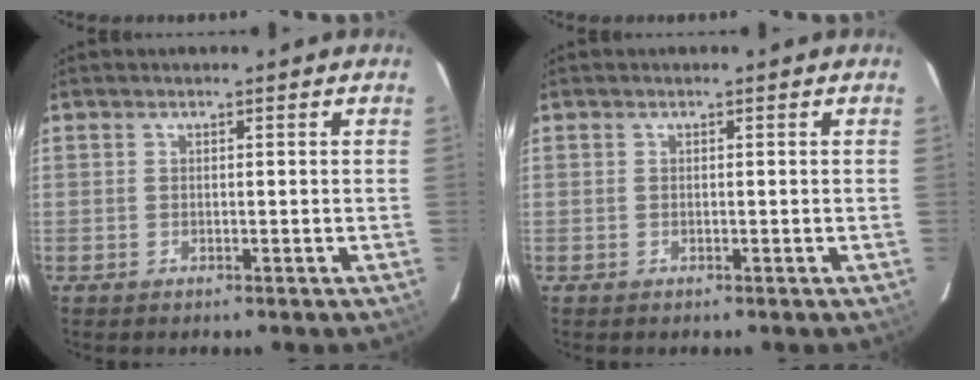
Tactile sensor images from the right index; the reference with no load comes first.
{"total": 0.0}